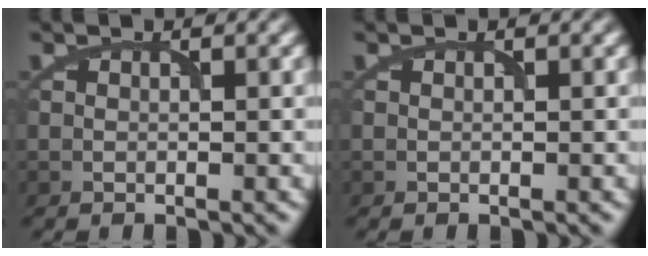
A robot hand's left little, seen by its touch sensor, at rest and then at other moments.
{"total": 0.0}